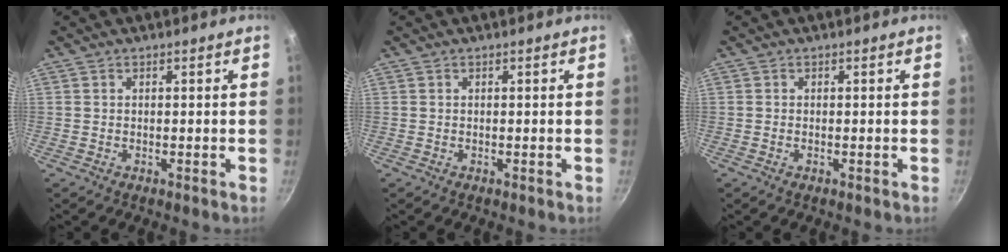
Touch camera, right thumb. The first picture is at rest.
{"total": 0.0}
{"total": 0.0}